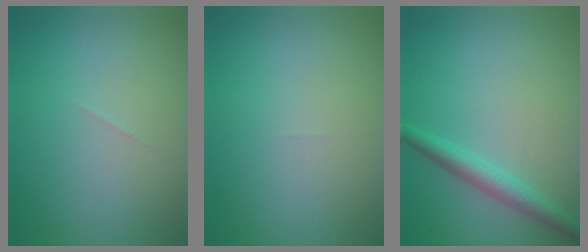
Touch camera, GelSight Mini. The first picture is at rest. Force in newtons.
{"total": 0.0}
{"total": 2.7, "press": 2.7, "slide": 0.1}